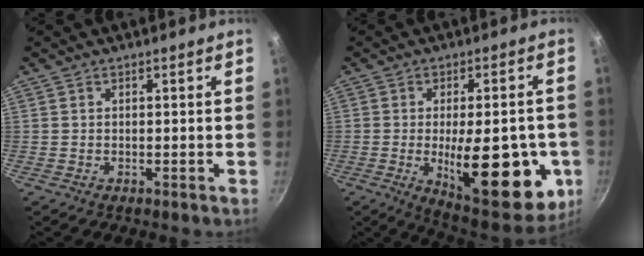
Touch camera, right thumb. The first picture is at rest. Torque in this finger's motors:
{"motor_torque": [-0.17, 1.25, 1.67, -0.39, 0.15]}